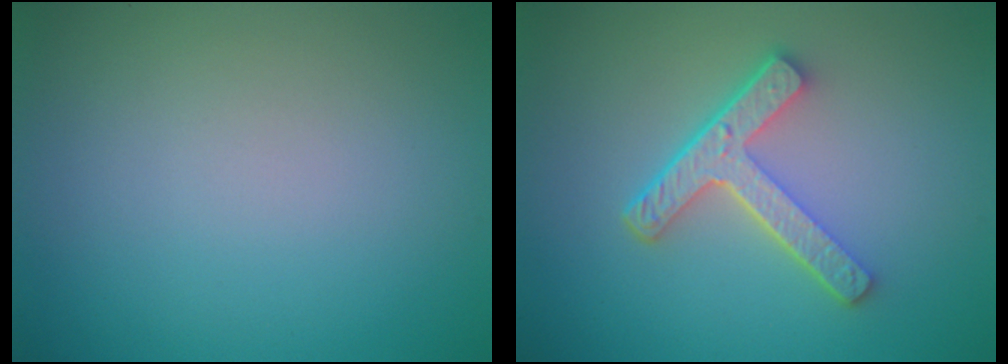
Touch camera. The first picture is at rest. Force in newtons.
{"total": 4.4, "press": 3.2, "slide": 3.0}